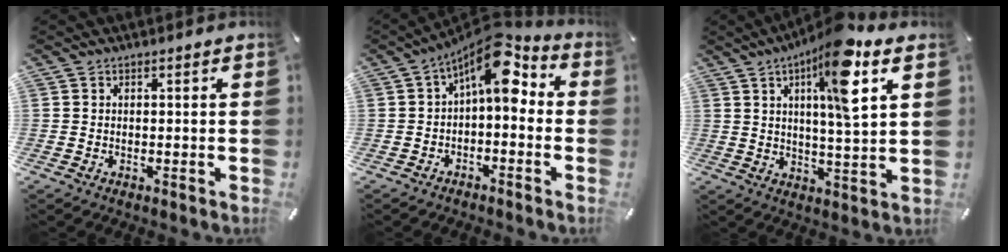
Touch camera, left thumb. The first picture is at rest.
{"total": 10.0, "force": [3.8, 4.8, 7.9], "torque": [-0.118, -0.034, 0.062]}
{"total": 14.3, "force": [6.5, 3.1, 12.3], "torque": [-0.194, -0.021, 0.100]}